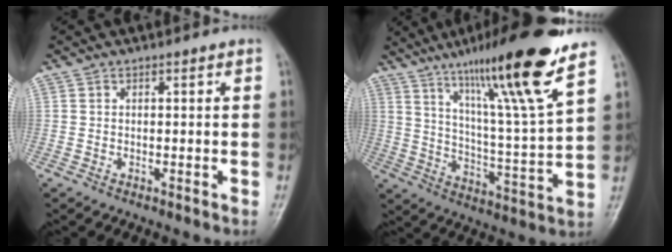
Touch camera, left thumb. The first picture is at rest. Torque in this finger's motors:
{"motor_torque": [0.95, -0.14, 1.43, -1.34, 0.31]}